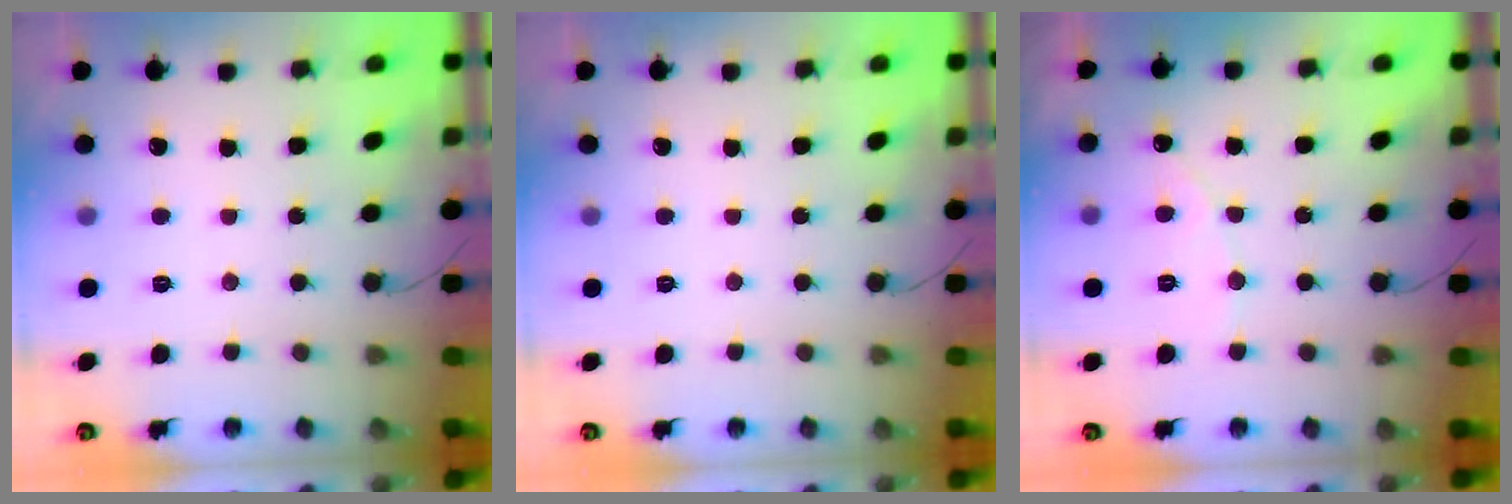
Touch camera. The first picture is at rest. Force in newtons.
{"total": 0.0}
{"total": 4.5, "press": 4.5, "slide": 0.2}